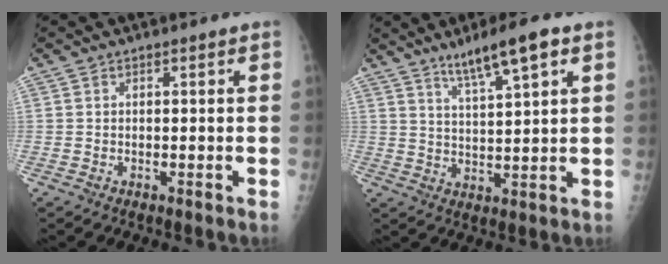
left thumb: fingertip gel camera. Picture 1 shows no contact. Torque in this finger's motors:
{"motor_torque": [0.12, 0.02, 0.67, -0.46, 0.06]}